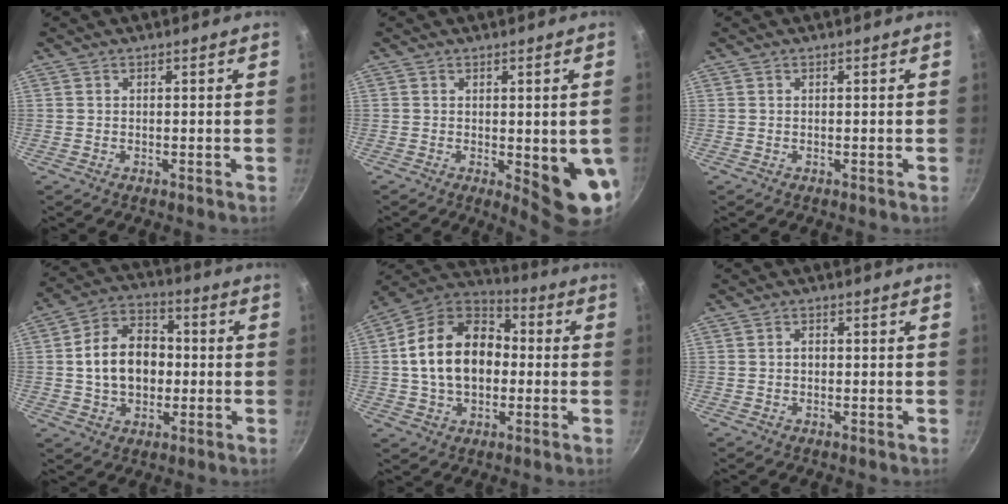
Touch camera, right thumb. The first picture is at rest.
{"total": 9.0, "force": [-1.1, 2.7, 8.5], "torque": [-0.080, -0.010, -0.006]}
{"total": 0.0}
{"total": 13.8, "force": [-0.1, 10.1, 9.4], "torque": [-0.127, 0.027, -0.011]}
{"total": 18.9, "force": [0.3, 13.2, 13.4], "torque": [-0.207, 0.036, -0.007]}
{"total": 1.7, "force": [0.0, 1.3, 1.1], "torque": [-0.015, 0.006, -0.002]}